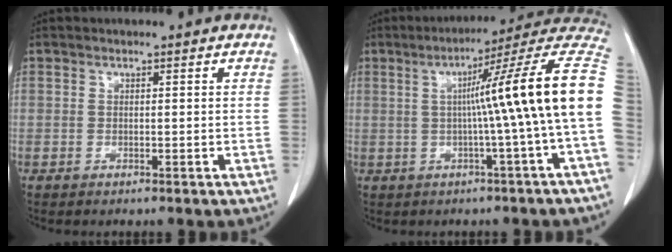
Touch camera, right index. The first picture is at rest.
{"total": 16.5, "force": [0.3, -2.0, 16.4], "torque": [-0.205, 0.030, -0.005]}